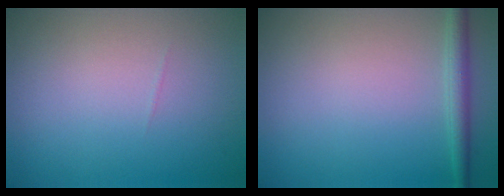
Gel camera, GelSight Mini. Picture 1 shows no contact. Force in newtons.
{"total": 1.8, "press": 1.8, "slide": 0.1}